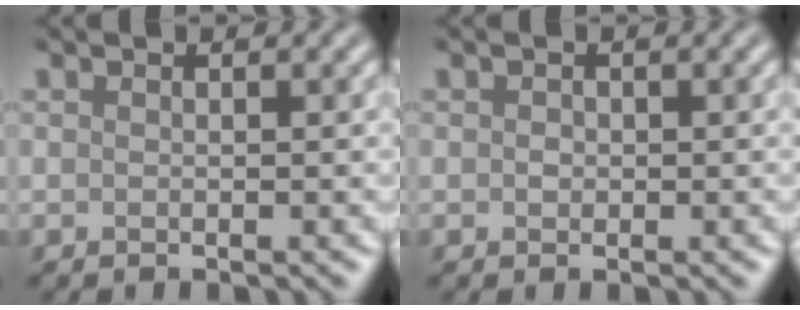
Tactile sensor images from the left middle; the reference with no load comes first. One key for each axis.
{"total": 0.7, "fx": 0.0, "fy": 0.6, "fz": 0.3, "tx": -0.004, "ty": -0.003, "tz": -0.001}